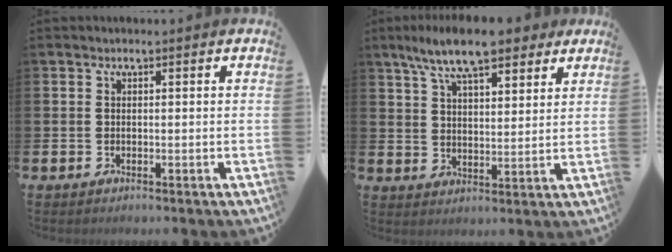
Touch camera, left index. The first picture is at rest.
{"total": 9.8, "force": [8.1, 2.7, 4.8], "torque": [-0.107, -0.019, 0.146]}